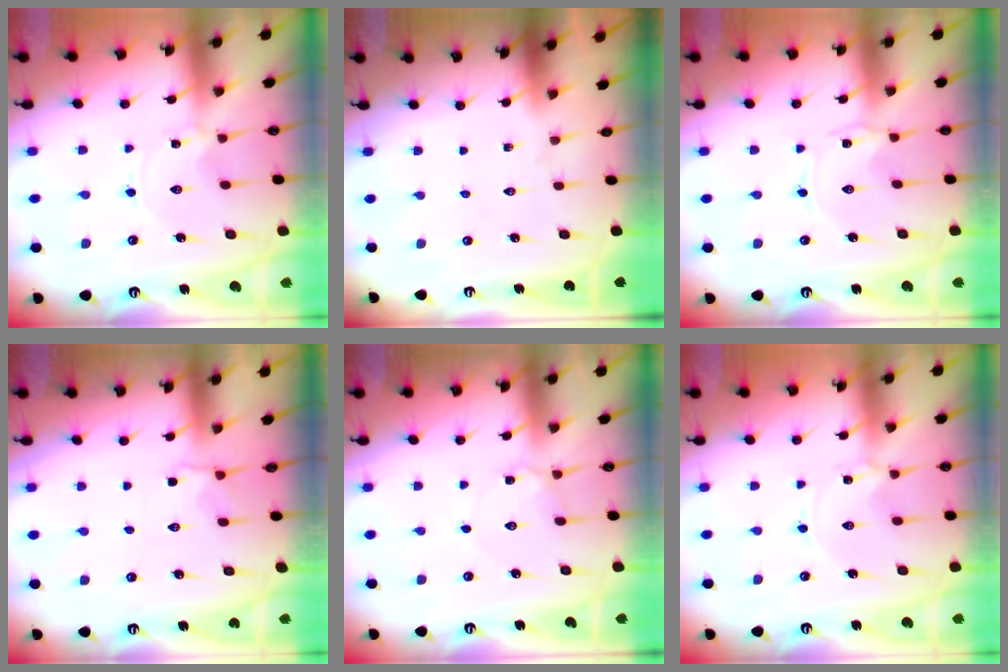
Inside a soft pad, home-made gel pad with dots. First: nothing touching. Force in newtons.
{"total": 0.0}
{"total": 0.7, "press": 0.7, "slide": 0.1}
{"total": 3.0, "press": 2.5, "slide": 1.6}
{"total": 4.6, "press": 4.6, "slide": 0.5}
{"total": 0.9, "press": 0.9, "slide": 0.2}